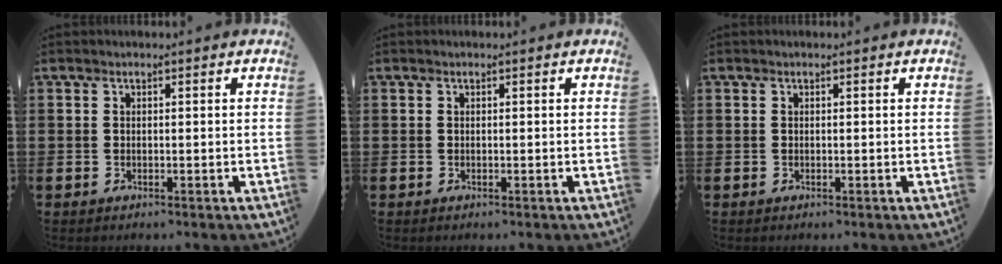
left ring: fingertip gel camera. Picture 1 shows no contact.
{"total": 0.0}
{"total": 0.0}